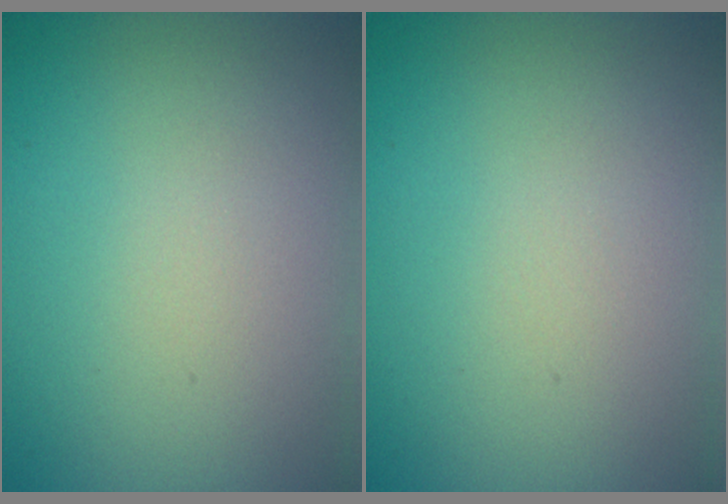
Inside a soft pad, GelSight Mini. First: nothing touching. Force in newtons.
{"total": 0.0}